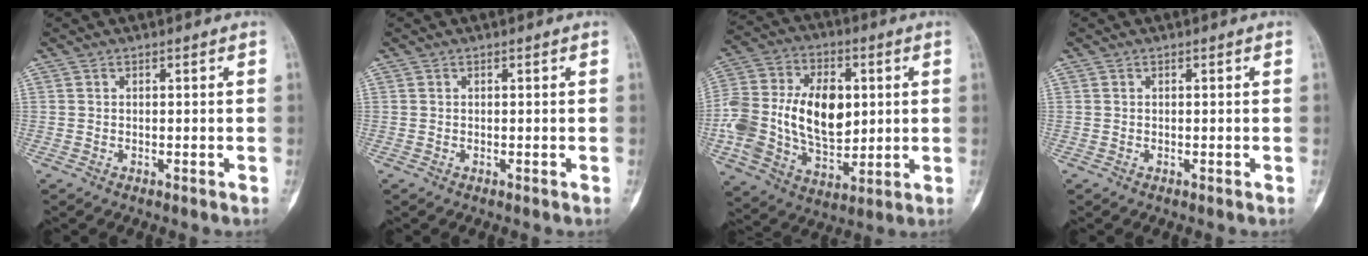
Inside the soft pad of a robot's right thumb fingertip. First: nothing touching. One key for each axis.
{"total": 0.0}
{"total": 20.8, "fx": 0.9, "fy": 13.4, "fz": 15.8, "tx": -0.292, "ty": 0.001, "tz": 0.025}
{"total": 0.0}